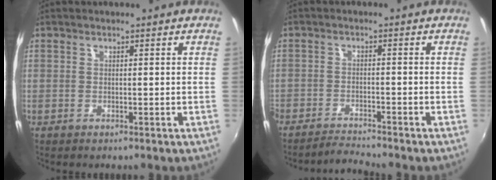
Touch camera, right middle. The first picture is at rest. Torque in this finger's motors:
{"motor_torque": [1.07, -1.07, 0.44, 0.21]}